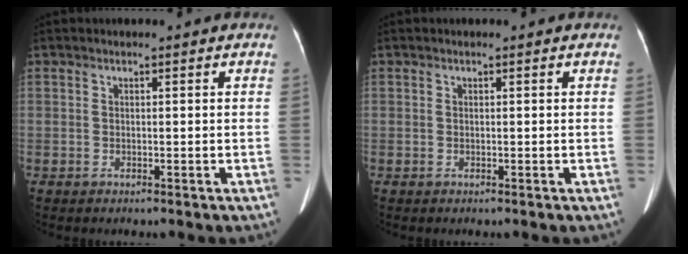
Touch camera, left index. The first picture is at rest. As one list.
[{"total": 0.0}]